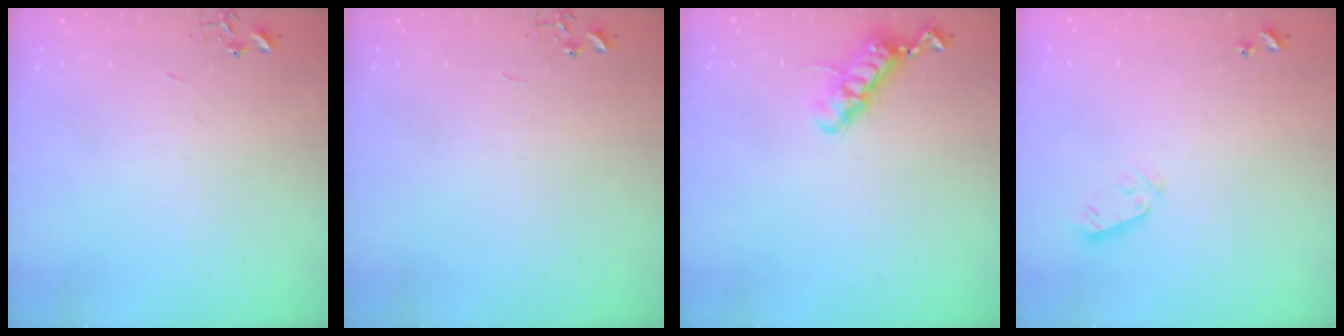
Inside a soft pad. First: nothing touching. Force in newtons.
{"total": 0.0}
{"total": 11.8, "press": 11.7, "slide": 1.4}
{"total": 3.6, "press": 3.4, "slide": 0.9}